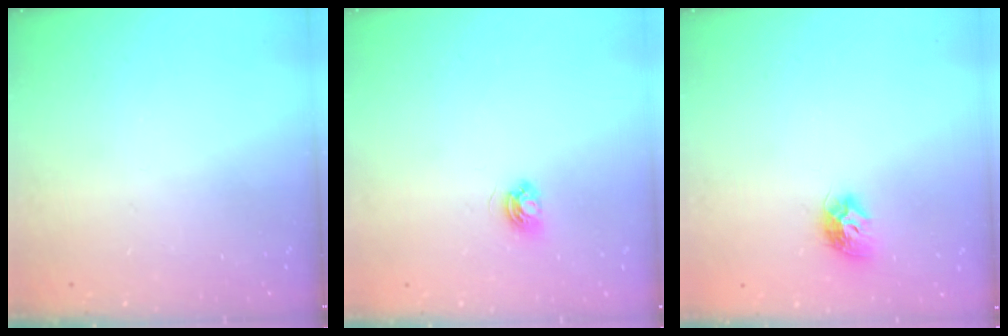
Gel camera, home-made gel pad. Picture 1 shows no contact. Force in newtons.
{"total": 3.7, "press": 3.7, "slide": 0.5}
{"total": 8.6, "press": 8.5, "slide": 0.1}